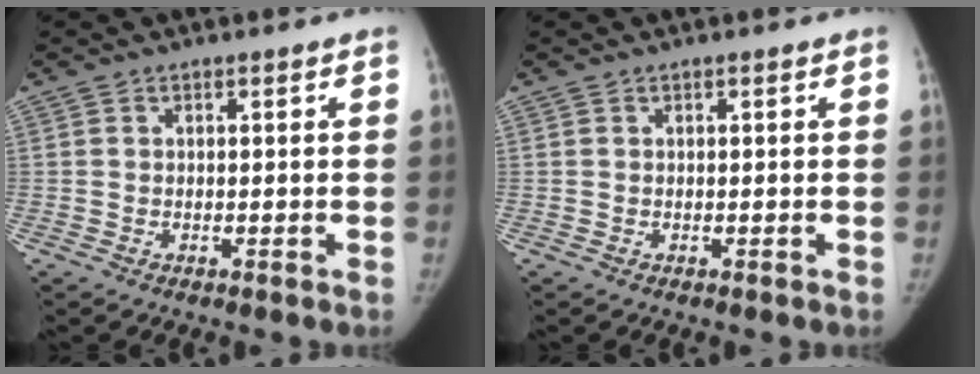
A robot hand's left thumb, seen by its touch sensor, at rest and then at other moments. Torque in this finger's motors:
{"motor_torque": [0.00, 0.00, 0.22, -0.23, 0.01]}